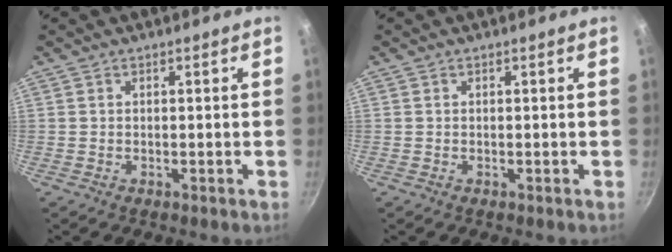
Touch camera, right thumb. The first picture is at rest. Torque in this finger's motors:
{"motor_torque": [0.00, 0.00, 0.10, -0.06, 0.00]}